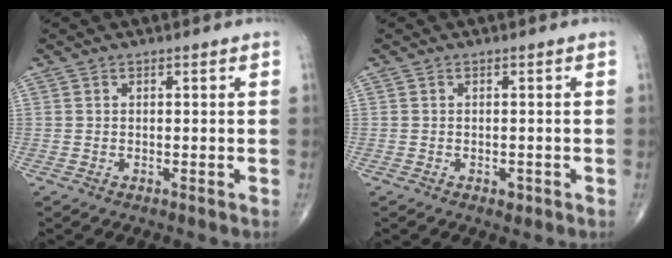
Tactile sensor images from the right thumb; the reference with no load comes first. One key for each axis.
{"total": 1.2, "fx": -0.6, "fy": 0.7, "fz": 0.7, "tx": -0.005, "ty": 0.001, "tz": -0.008}